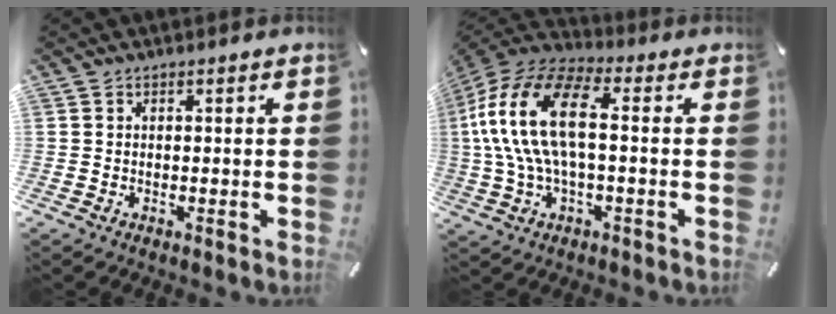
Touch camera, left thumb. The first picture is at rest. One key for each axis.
{"total": 19.0, "fx": 1.2, "fy": 9.6, "fz": 16.3, "tx": -0.346, "ty": 0.003, "tz": 0.016}